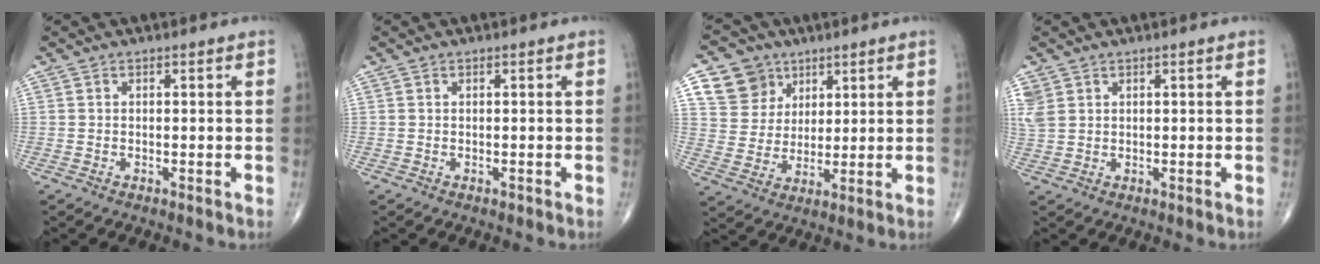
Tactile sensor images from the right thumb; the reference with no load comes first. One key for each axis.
{"total": 0.0}
{"total": 9.4, "fx": 4.9, "fy": 7.9, "fz": 1.6, "tx": 0.006, "ty": -0.027, "tz": 0.095}
{"total": 3.5, "fx": 1.8, "fy": 2.6, "fz": 1.5, "tx": -0.034, "ty": 0.003, "tz": 0.046}